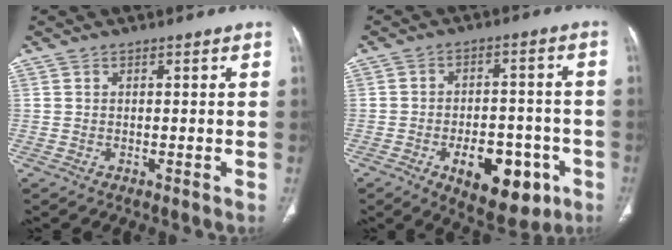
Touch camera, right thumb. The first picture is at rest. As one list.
[{"total": 13.7, "force": [-5.8, 7.5, 10.0], "torque": [-0.105, 0.028, -0.071]}]